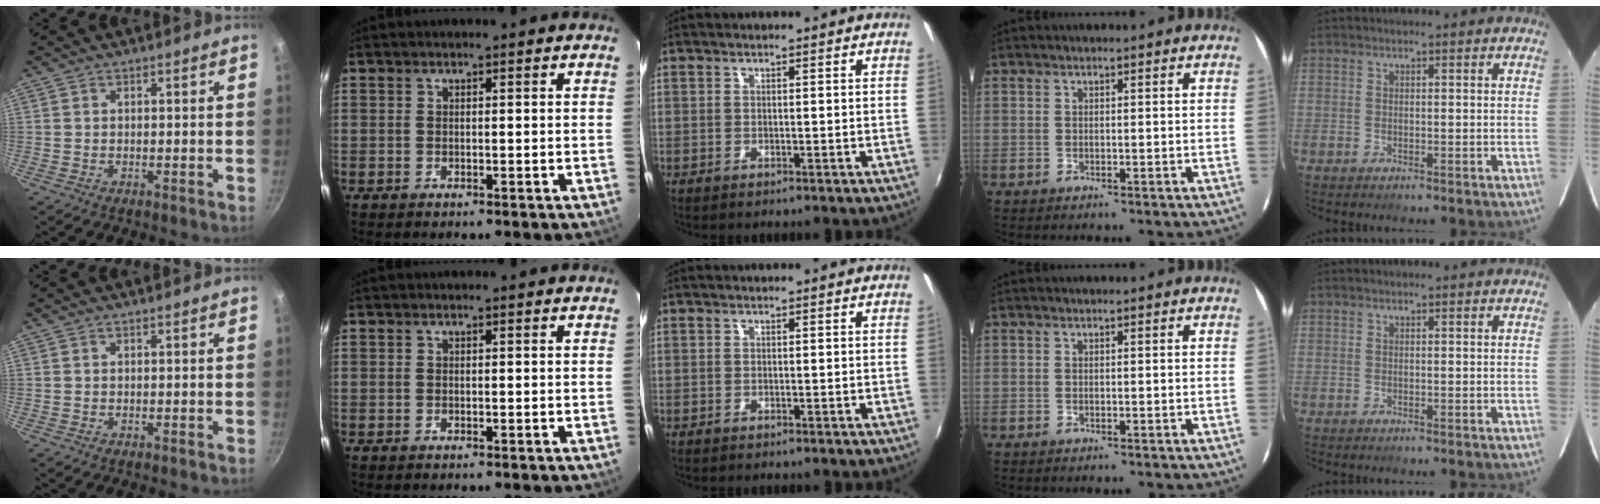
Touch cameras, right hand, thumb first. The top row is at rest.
{}